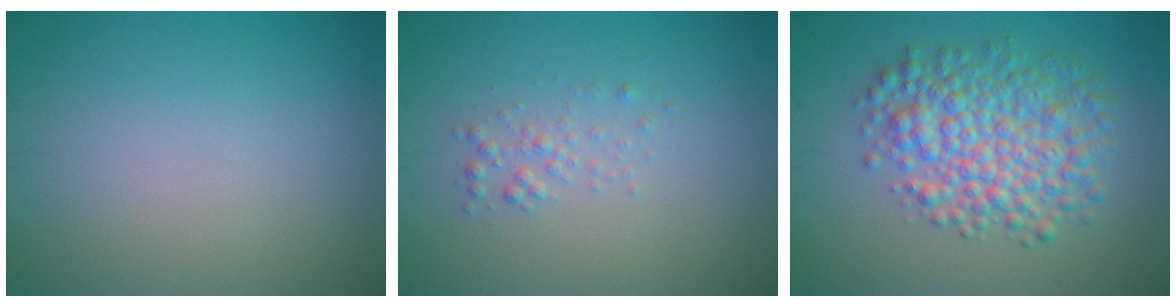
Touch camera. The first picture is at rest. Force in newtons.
{"total": 1.3, "press": 1.3, "slide": 0.1}
{"total": 6.7, "press": 6.7, "slide": 0.1}